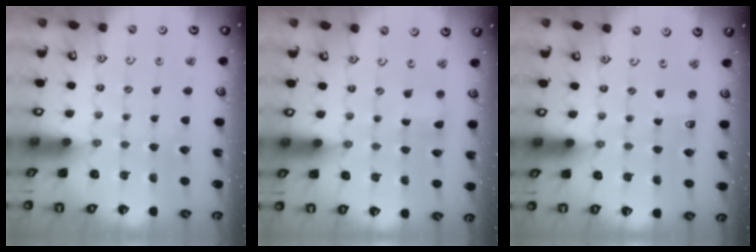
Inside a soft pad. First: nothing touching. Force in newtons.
{"total": 2.1, "press": 2.1, "slide": 0.3}
{"total": 2.1, "press": 2.0, "slide": 0.4}